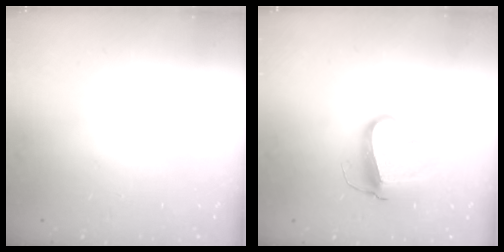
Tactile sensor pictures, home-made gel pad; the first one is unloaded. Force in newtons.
{"total": 10.9, "press": 10.8, "slide": 1.3}